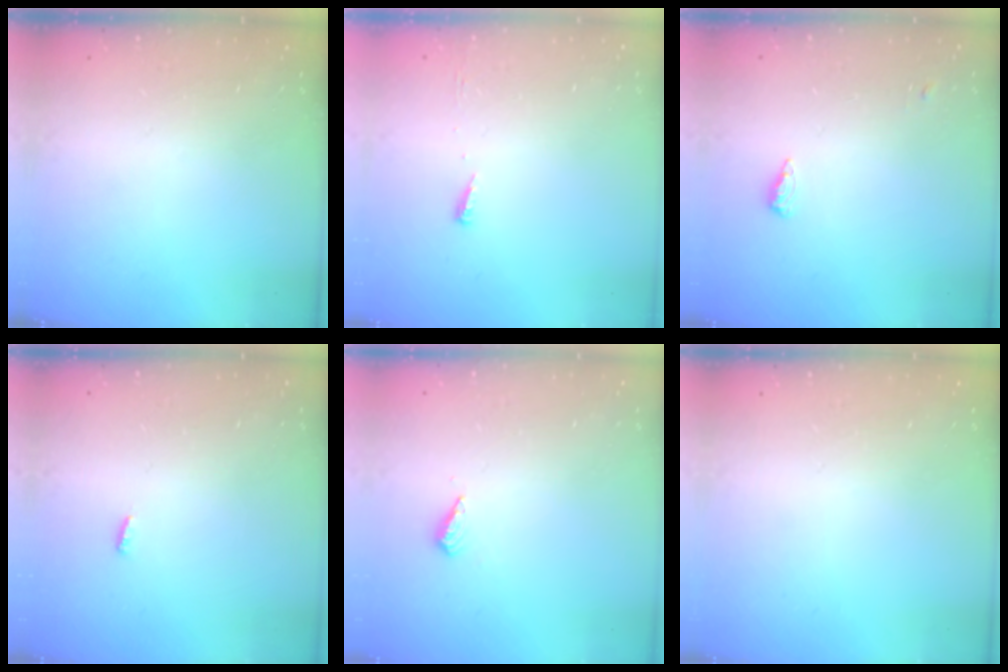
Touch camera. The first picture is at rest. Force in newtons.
{"total": 3.7, "press": 3.7, "slide": 0.5}
{"total": 8.7, "press": 5.7, "slide": 6.5}
{"total": 3.0, "press": 2.9, "slide": 0.8}
{"total": 4.2, "press": 4.1, "slide": 1.0}
{"total": 0.0}